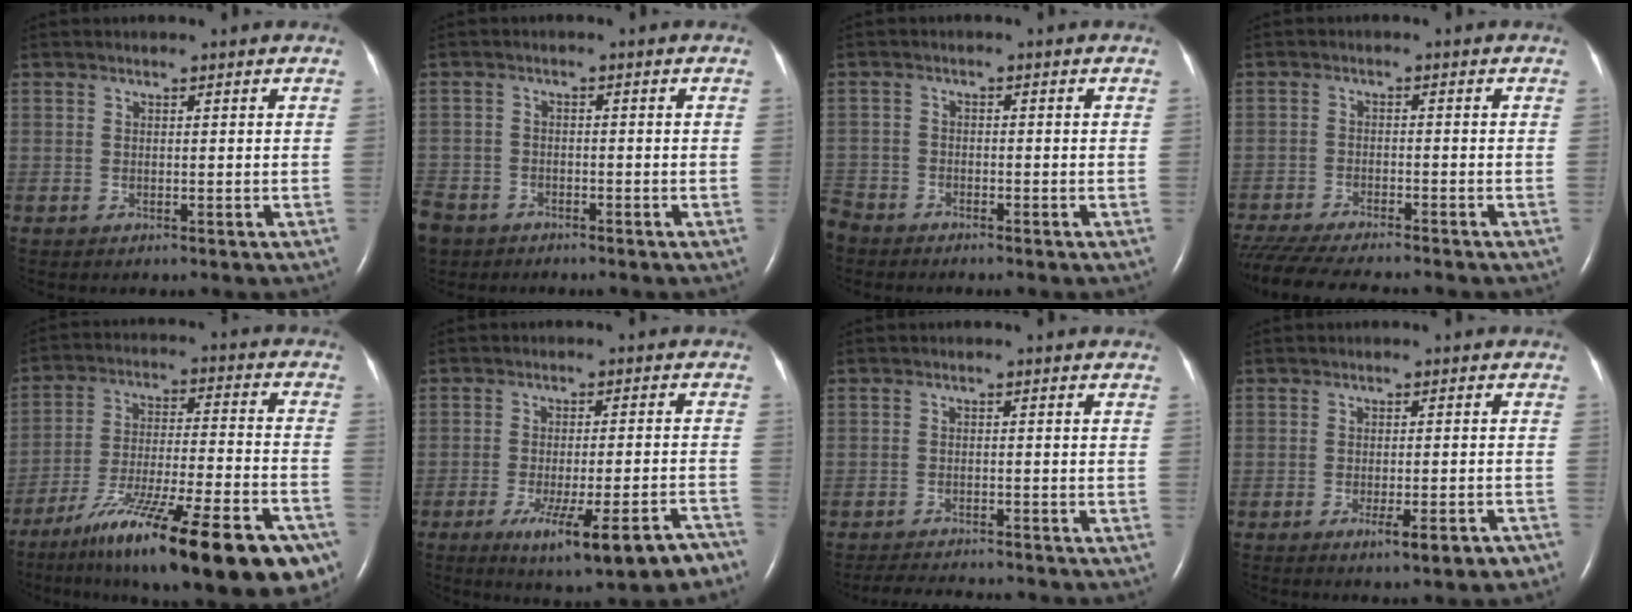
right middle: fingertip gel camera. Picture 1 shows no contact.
{"total": 9.8, "force": [-6.2, 6.9, 3.0], "torque": [-0.103, -0.010, -0.114]}
{"total": 4.4, "force": [-3.9, 1.9, 0.3], "torque": [-0.003, -0.005, -0.082]}
{"total": 13.4, "force": [-11.8, 1.6, 6.1], "torque": [-0.108, -0.028, -0.181]}
{"total": 27.0, "force": [-17.6, 4.7, 19.9], "torque": [-0.240, -0.013, -0.277]}
{"total": 13.2, "force": [-8.7, 1.8, 9.8], "torque": [-0.110, -0.007, -0.118]}
{"total": 6.5, "force": [-6.1, 0.8, 1.9], "torque": [-0.030, -0.013, -0.091]}
{"total": 4.9, "force": [-3.0, 0.7, 3.7], "torque": [-0.047, -0.006, -0.037]}